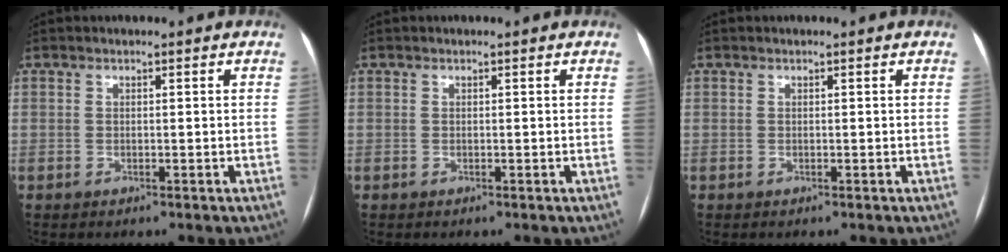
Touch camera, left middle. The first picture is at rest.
{"total": 0.0}
{"total": 0.0}